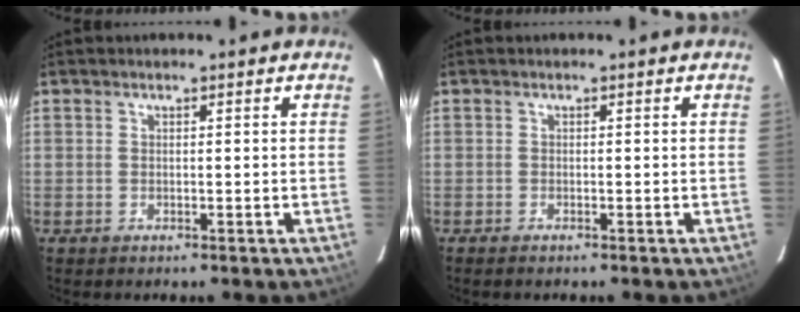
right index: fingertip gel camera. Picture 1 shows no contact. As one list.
[{"total": 1.0, "force": [-0.9, 0.2, 0.4], "torque": [-0.012, -0.002, -0.017]}]